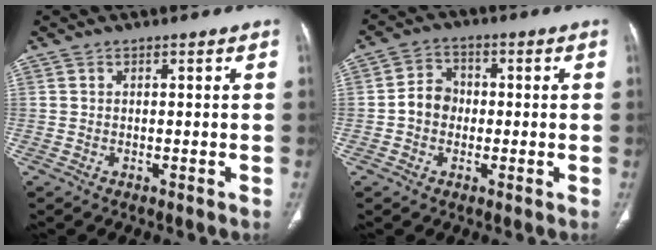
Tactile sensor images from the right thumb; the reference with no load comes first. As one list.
[{"total": 5.5, "force": [-0.7, 4.7, 2.8], "torque": [-0.030, 0.018, -0.020]}]